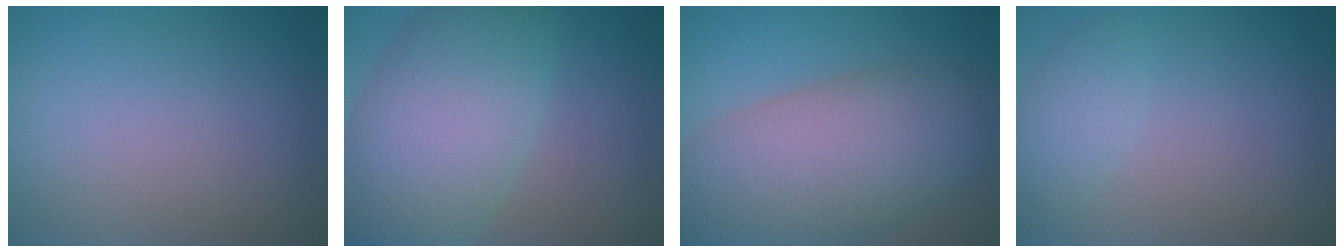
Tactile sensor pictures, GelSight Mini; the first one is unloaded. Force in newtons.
{"total": 8.5, "press": 8.5, "slide": 0.3}
{"total": 10.8, "press": 10.8, "slide": 0.5}
{"total": 1.9, "press": 1.9, "slide": 0.1}